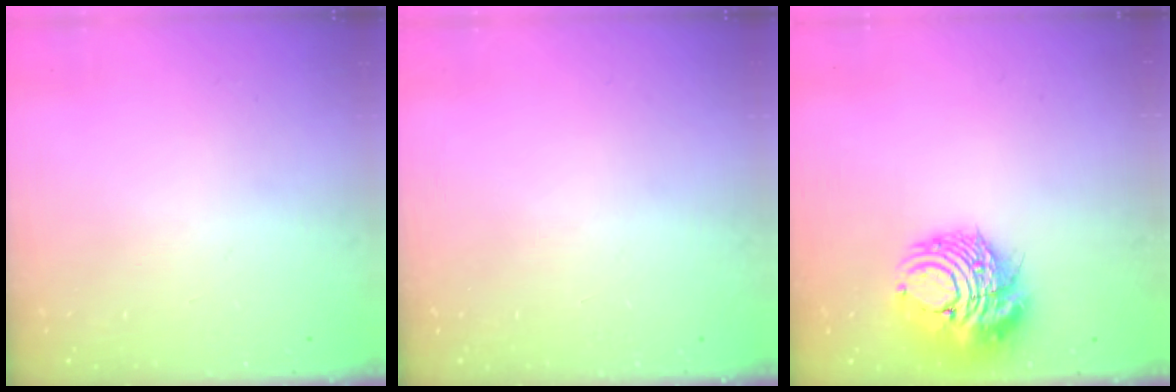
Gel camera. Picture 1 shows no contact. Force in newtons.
{"total": 0.0}
{"total": 11.2, "press": 11.1, "slide": 1.5}